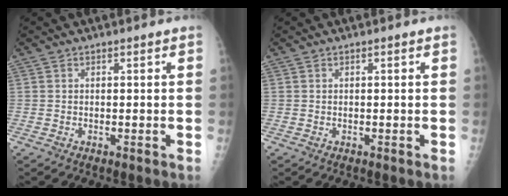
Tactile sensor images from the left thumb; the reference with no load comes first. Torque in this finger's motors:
{"motor_torque": [0.00, 0.00, -0.02, -0.01, 0.00]}